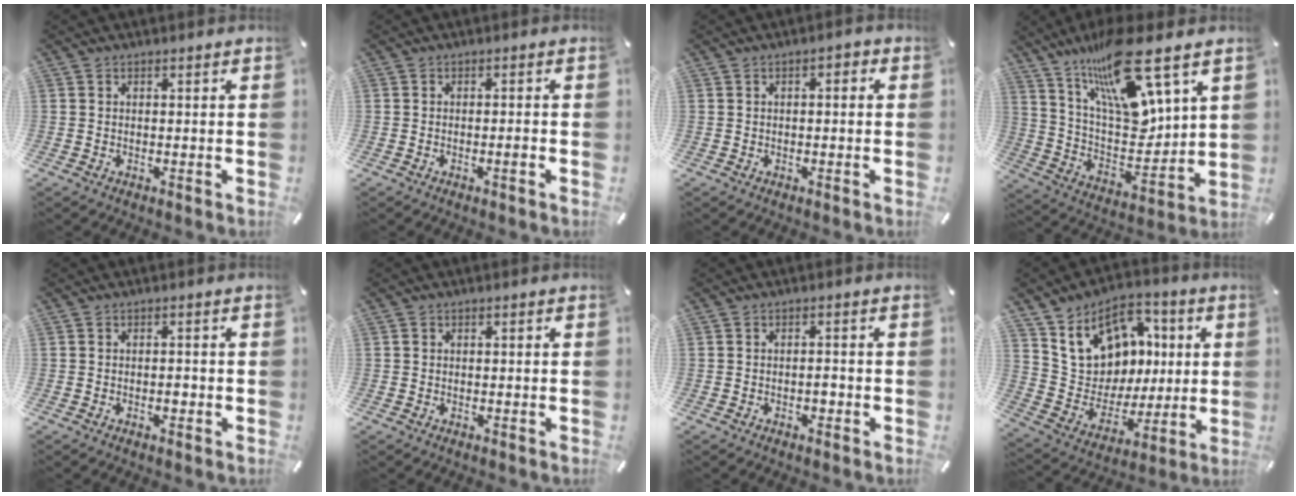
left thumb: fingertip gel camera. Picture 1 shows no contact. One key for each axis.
{"total": 1.7, "fx": -0.8, "fy": 0.3, "fz": 1.5, "tx": -0.027, "ty": 0.002, "tz": -0.014}
{"total": 1.7, "fx": -0.8, "fy": 0.8, "fz": 1.3, "tx": -0.021, "ty": 0.007, "tz": -0.016}
{"total": 19.9, "fx": 14.5, "fy": 6.1, "fz": 12.1, "tx": -0.224, "ty": -0.102, "tz": 0.243}
{"total": 1.7, "fx": -0.6, "fy": 0.8, "fz": 1.4, "tx": -0.026, "ty": 0.003, "tz": -0.013}
{"total": 0.6, "fx": 0.0, "fy": 0.5, "fz": 0.3, "tx": -0.005, "ty": 0.003, "tz": -0.001}
{"total": 2.1, "fx": -0.9, "fy": 1.0, "fz": 1.6, "tx": -0.029, "ty": 0.005, "tz": -0.016}
{"total": 15.3, "fx": 6.1, "fy": 12.7, "fz": 5.9, "tx": -0.099, "ty": -0.036, "tz": 0.124}